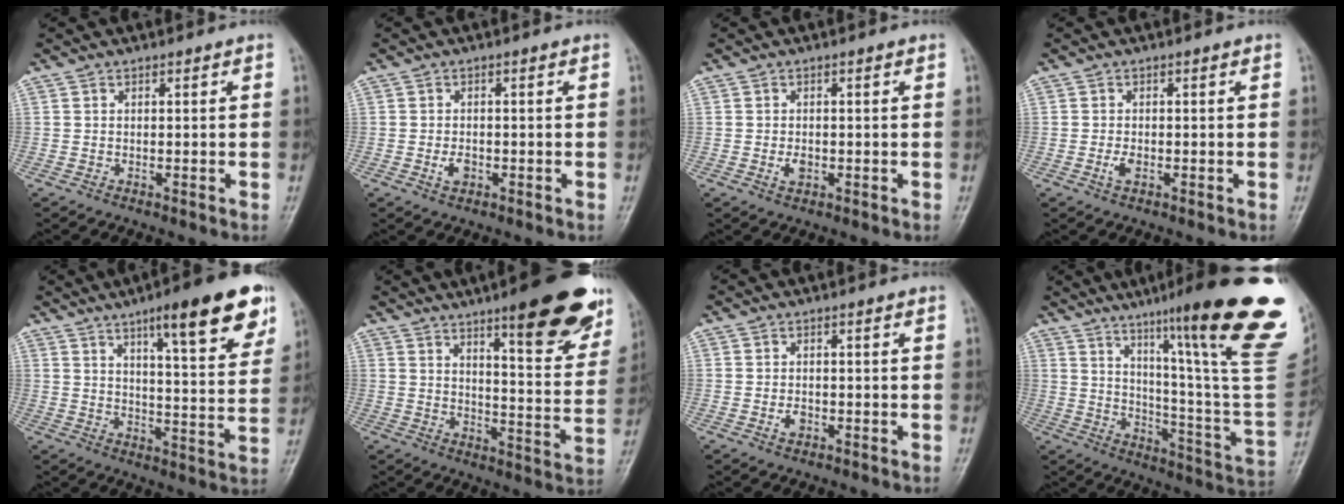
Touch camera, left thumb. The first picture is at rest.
{"total": 2.3, "force": [-0.7, 1.5, 1.6], "torque": [-0.027, 0.001, -0.013]}
{"total": 2.1, "force": [-0.4, 1.3, 1.5], "torque": [-0.024, 0.000, -0.008]}
{"total": 1.9, "force": [-0.5, 1.0, 1.6], "torque": [-0.032, -0.001, -0.011]}
{"total": 17.4, "force": [9.9, 3.8, 13.8], "torque": [-0.160, -0.040, 0.139]}
{"total": 16.7, "force": [10.2, 4.5, 12.5], "torque": [-0.119, -0.052, 0.131]}
{"total": 1.7, "force": [-0.5, 1.1, 1.1], "torque": [-0.016, 0.001, -0.009]}
{"total": 30.1, "force": [16.5, 3.2, 24.9], "torque": [-0.275, -0.074, 0.239]}